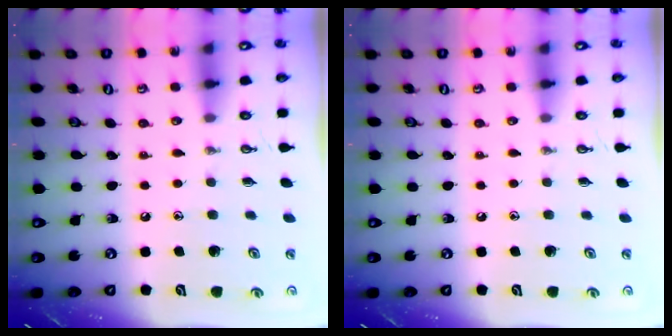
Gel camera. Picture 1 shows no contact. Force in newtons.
{"total": 0.0}